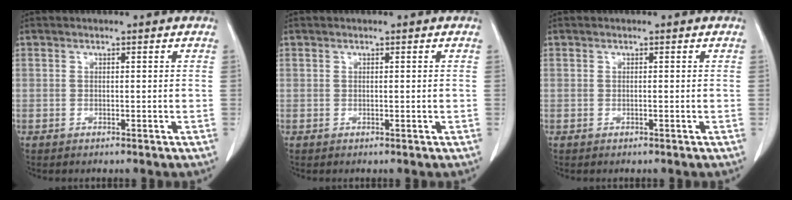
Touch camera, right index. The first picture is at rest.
{"total": 0.0}
{"total": 0.0}